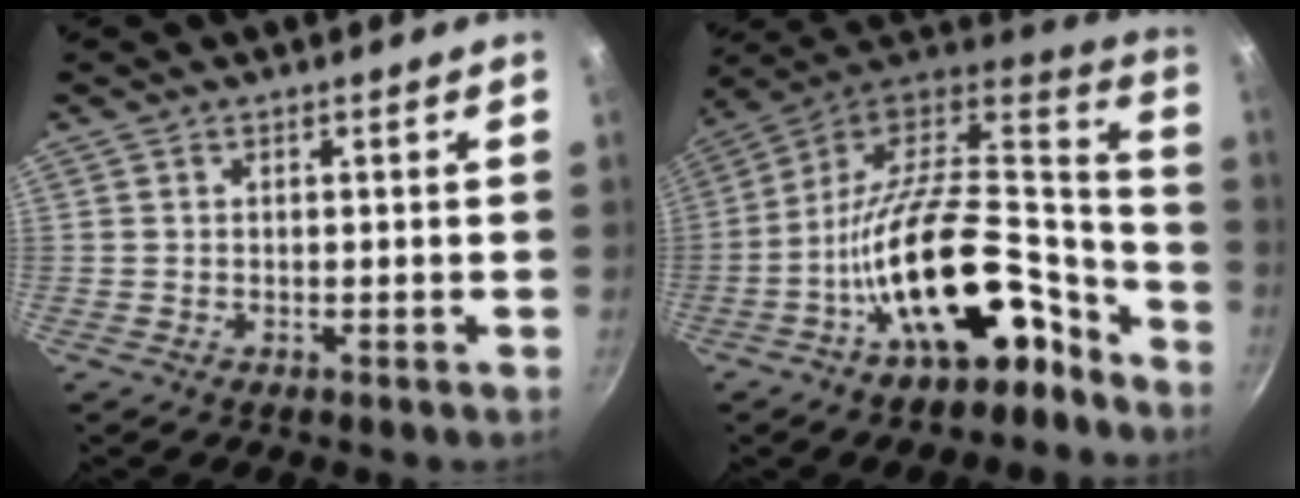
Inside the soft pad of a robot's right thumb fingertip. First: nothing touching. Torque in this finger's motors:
{"motor_torque": [2.60, 1.76, 2.13, -0.64, 0.79]}